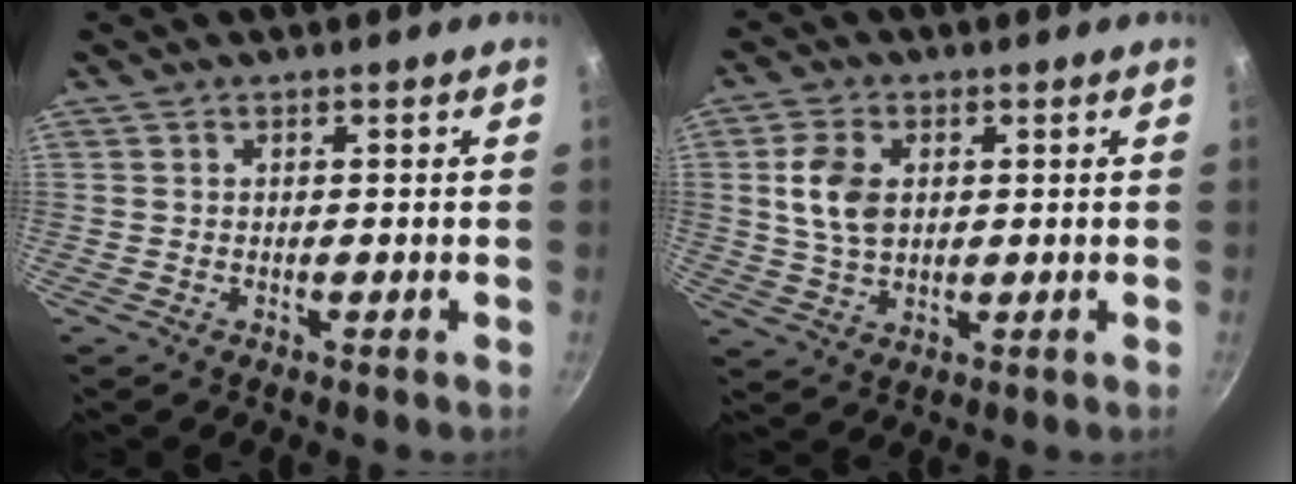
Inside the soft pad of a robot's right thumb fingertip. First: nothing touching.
{"total": 7.9, "force": [1.5, 5.2, 5.7], "torque": [-0.100, -0.002, 0.029]}